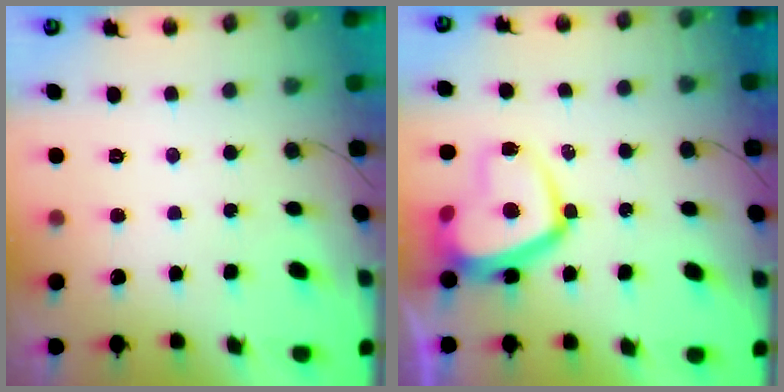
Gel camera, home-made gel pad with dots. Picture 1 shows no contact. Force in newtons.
{"total": 13.2, "press": 13.1, "slide": 1.0}